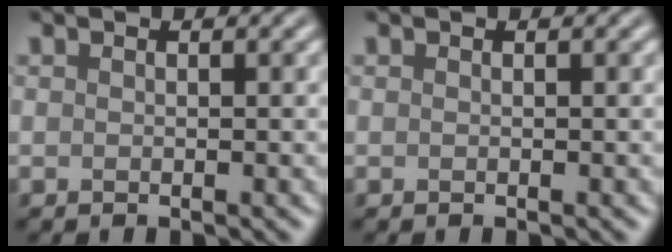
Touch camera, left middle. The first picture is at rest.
{"total": 0.0}